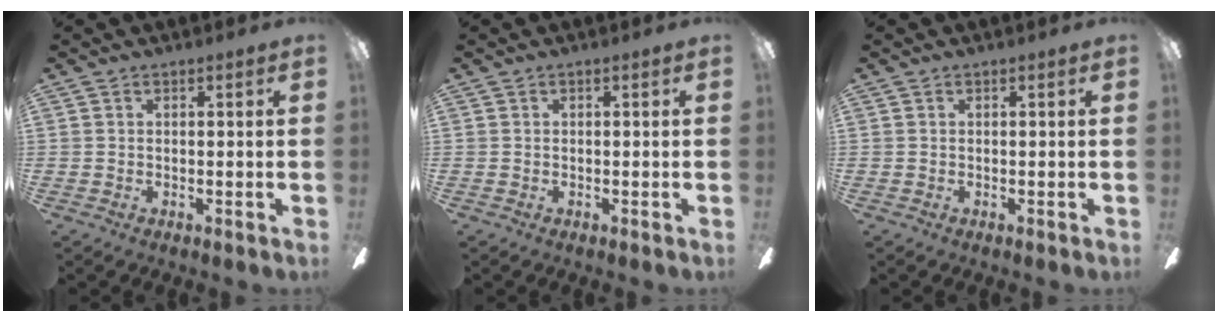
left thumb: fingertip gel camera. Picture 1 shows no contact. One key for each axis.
{"total": 0.0}
{"total": 0.0}